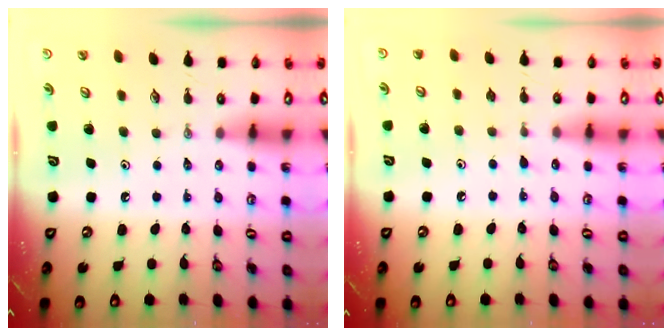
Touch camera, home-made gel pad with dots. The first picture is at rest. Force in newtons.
{"total": 3.5, "press": 3.4, "slide": 0.4}